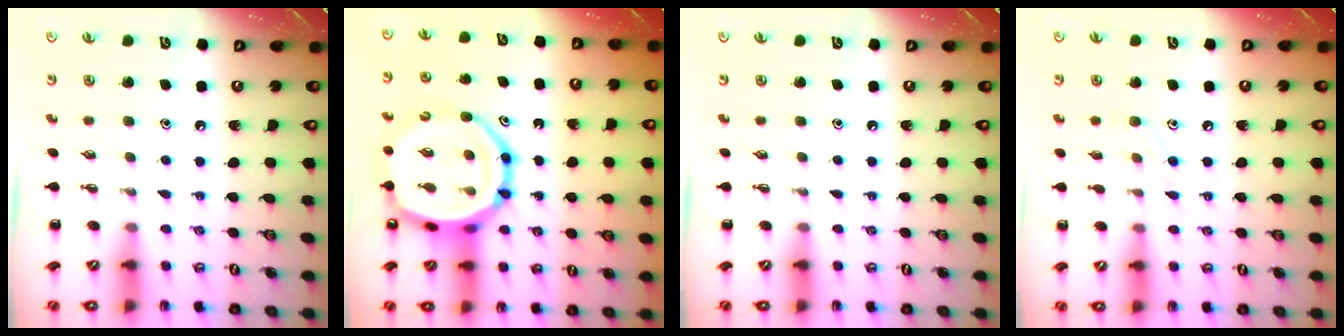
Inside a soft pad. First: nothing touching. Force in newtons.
{"total": 17.1, "press": 16.7, "slide": 3.6}
{"total": 0.0}
{"total": 5.8, "press": 5.5, "slide": 1.8}